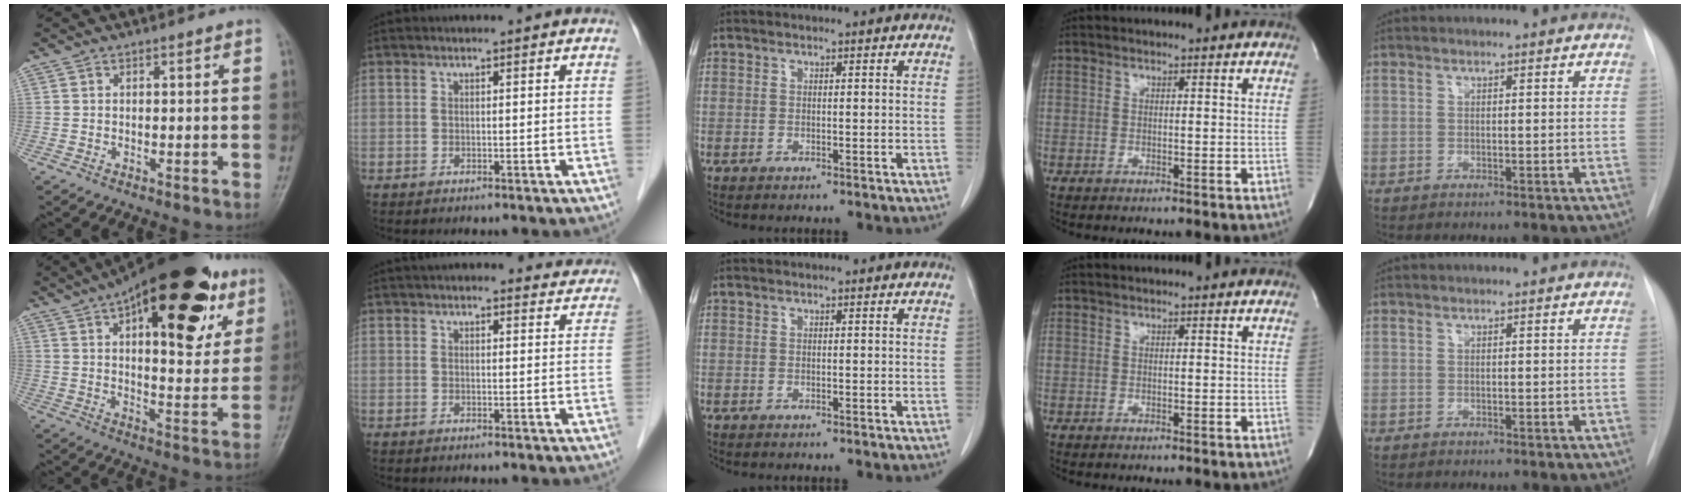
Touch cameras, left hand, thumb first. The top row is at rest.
{"thumb": {"total": 28.4, "force": [13.8, 11.9, 21.8], "torque": [-0.284, -0.009, 0.200]}, "index": {"total": 9.1, "force": [8.5, 2.4, 2.2], "torque": [-0.005, 0.019, 0.083]}}